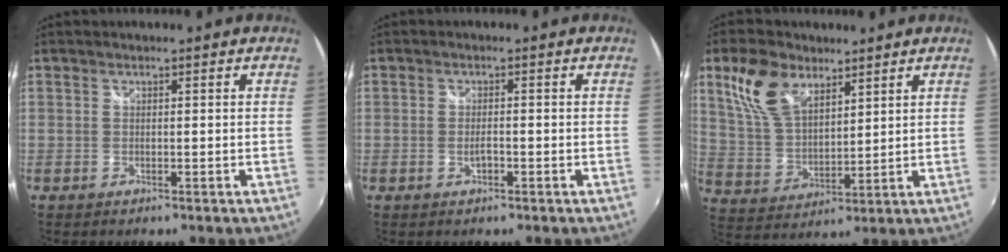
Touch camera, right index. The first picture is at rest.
{"total": 1.7, "force": [-0.7, 0.8, 1.4], "torque": [-0.028, -0.002, -0.012]}
{"total": 12.1, "force": [6.9, 6.7, 7.3], "torque": [-0.150, 0.021, 0.145]}